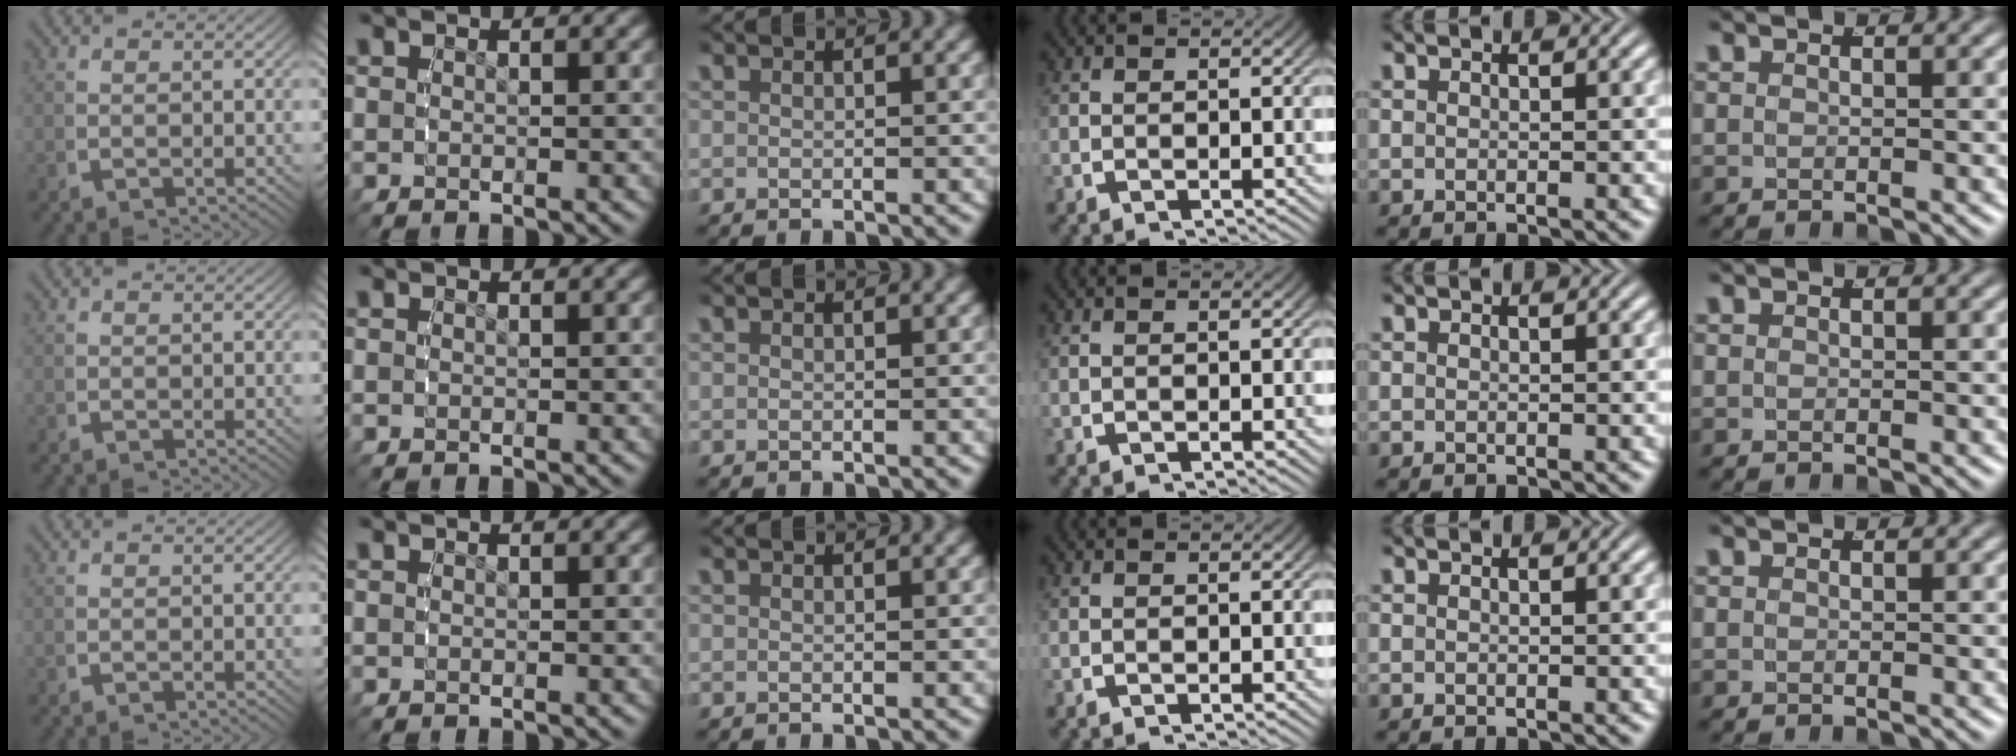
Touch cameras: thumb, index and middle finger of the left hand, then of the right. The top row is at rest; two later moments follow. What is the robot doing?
{"motion": "reach", "object": "toothpaste"}